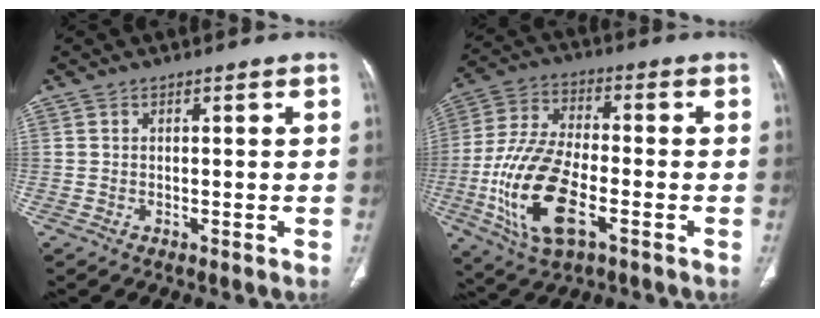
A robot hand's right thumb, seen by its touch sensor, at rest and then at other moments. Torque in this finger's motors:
{"motor_torque": [0.16, 0.44, 1.81, -0.18, 0.62]}